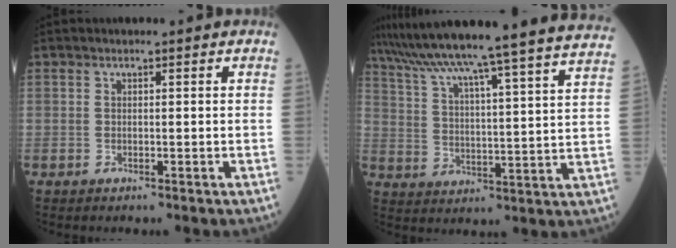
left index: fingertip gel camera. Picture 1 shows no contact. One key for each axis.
{"total": 30.4, "fx": 27.5, "fy": -2.0, "fz": 12.8, "tx": -0.221, "ty": -0.063, "tz": 0.365}